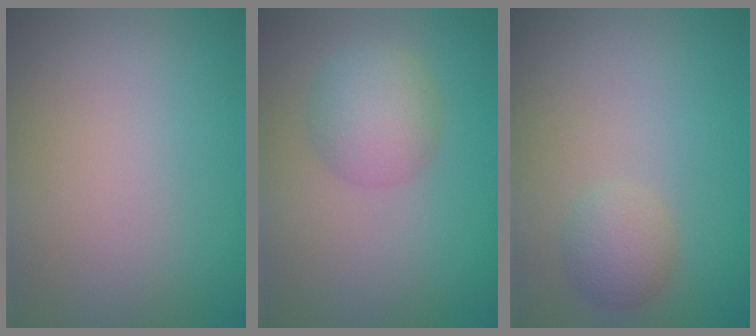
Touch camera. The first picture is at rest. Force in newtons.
{"total": 3.8, "press": 3.8, "slide": 0.1}
{"total": 1.8, "press": 1.8, "slide": 0.0}